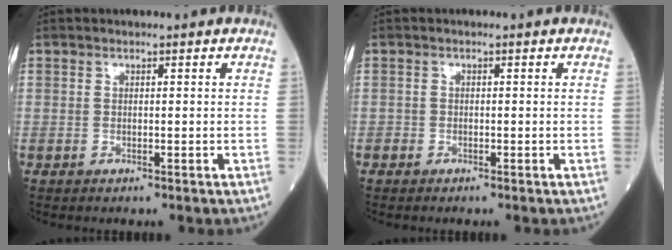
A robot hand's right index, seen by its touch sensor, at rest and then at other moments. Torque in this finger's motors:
{"motor_torque": [0.04, -0.01, -0.05, 0.00]}